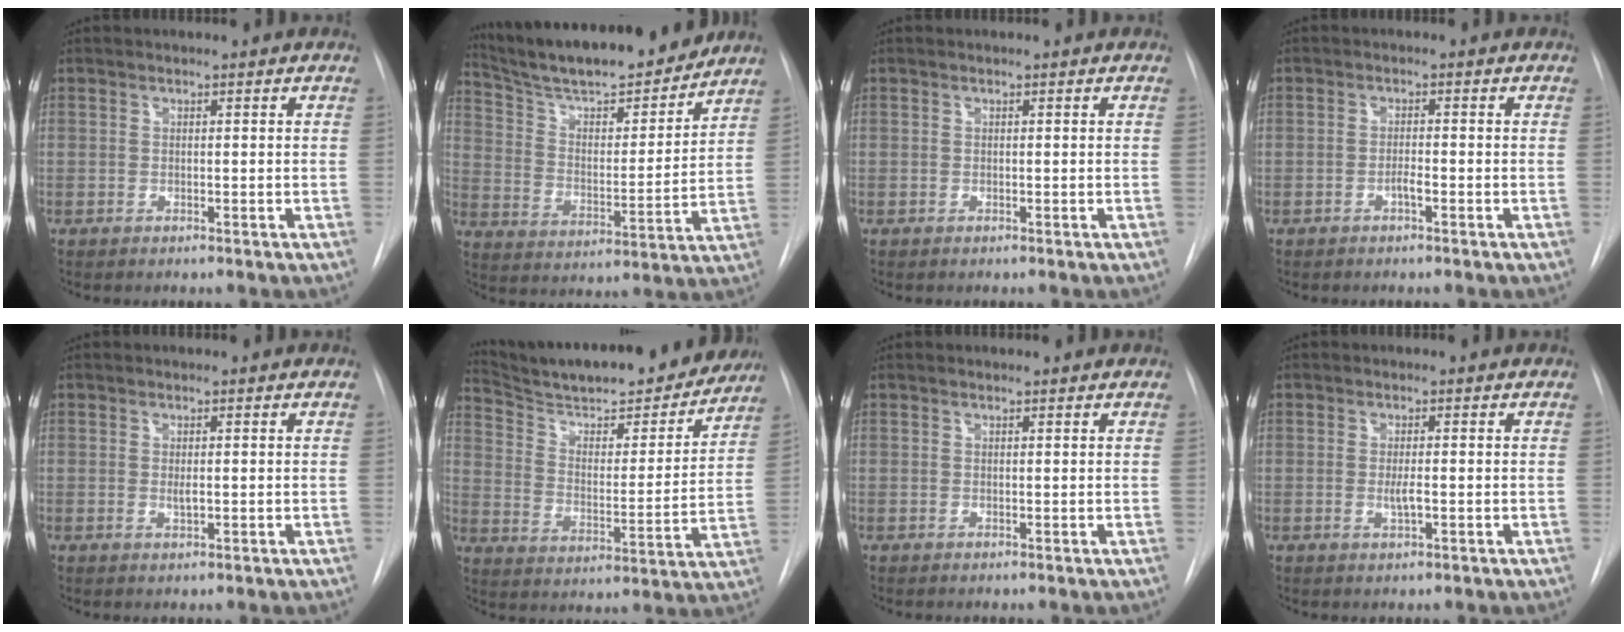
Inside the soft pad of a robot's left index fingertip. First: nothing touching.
{"total": 20.0, "force": [17.8, 2.8, 8.6], "torque": [-0.146, -0.007, 0.280]}
{"total": 0.0}
{"total": 1.4, "force": [-1.0, 0.1, 1.0], "torque": [-0.018, -0.003, -0.018]}
{"total": 1.0, "force": [-0.1, 0.2, 0.9], "torque": [-0.020, -0.007, -0.001]}
{"total": 24.4, "force": [22.1, 4.2, 9.5], "torque": [-0.150, -0.031, 0.310]}
{"total": 0.9, "force": [0.9, 0.1, 0.1], "torque": [-0.008, 0.004, 0.011]}
{"total": 1.8, "force": [-0.5, 0.2, 1.7], "torque": [-0.035, -0.007, -0.008]}